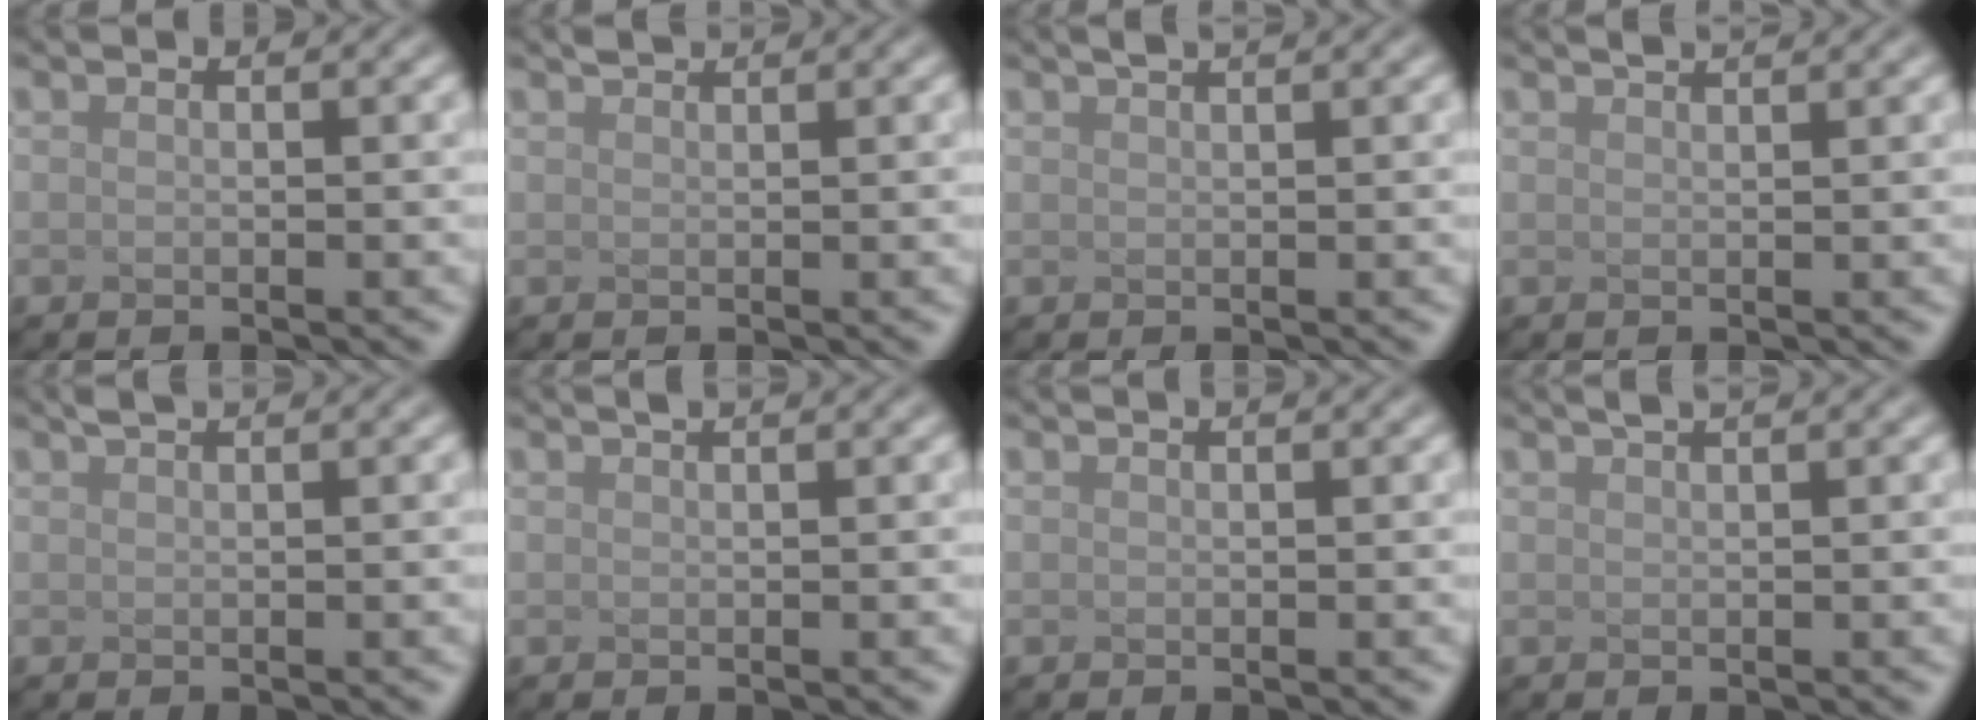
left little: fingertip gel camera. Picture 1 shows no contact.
{"total": 1.3, "force": [1.2, 0.1, 0.3], "torque": [-0.001, 0.003, 0.014]}
{"total": 3.4, "force": [2.4, 1.2, 2.1], "torque": [-0.005, 0.028, 0.000]}
{"total": 2.9, "force": [2.3, 0.9, 1.5], "torque": [0.002, 0.021, 0.000]}
{"total": 1.7, "force": [1.4, 0.3, 1.0], "torque": [-0.010, 0.011, 0.007]}
{"total": 2.6, "force": [1.7, 1.0, 1.6], "torque": [-0.002, 0.018, -0.008]}
{"total": 1.1, "force": [0.8, 0.4, 0.7], "torque": [-0.006, 0.006, -0.002]}
{"total": 3.9, "force": [2.6, 1.4, 2.5], "torque": [-0.012, 0.032, 0.005]}